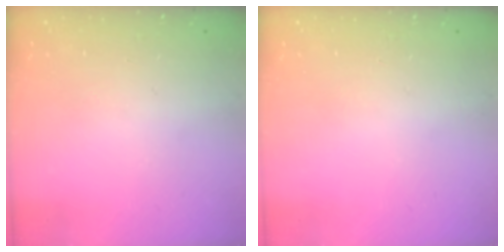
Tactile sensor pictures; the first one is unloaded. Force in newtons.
{"total": 0.0}